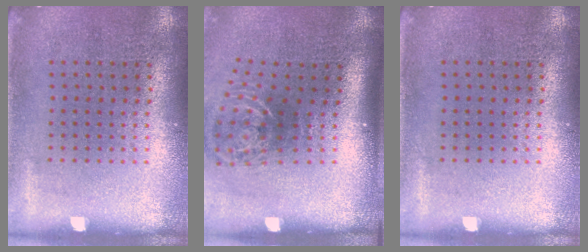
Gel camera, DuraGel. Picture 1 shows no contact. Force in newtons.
{"total": 2.0, "press": 1.2, "slide": 1.6}
{"total": 0.0}